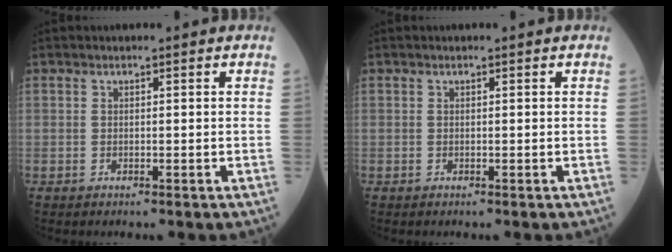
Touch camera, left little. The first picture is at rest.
{"total": 0.0}